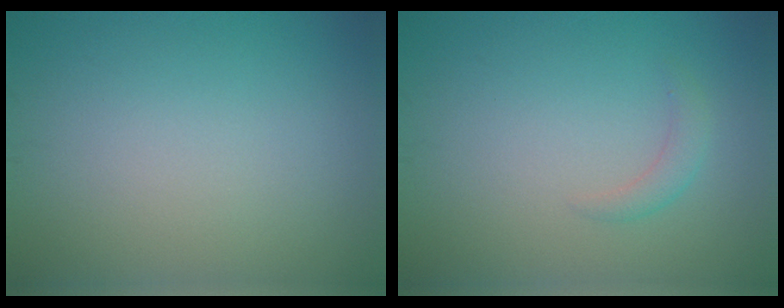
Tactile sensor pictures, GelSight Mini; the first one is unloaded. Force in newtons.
{"total": 1.2, "press": 1.2, "slide": 0.1}